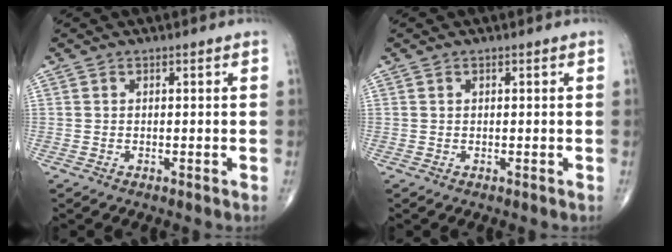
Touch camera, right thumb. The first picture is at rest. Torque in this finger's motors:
{"motor_torque": [-0.25, -0.02, -0.15, -0.05, 0.01]}